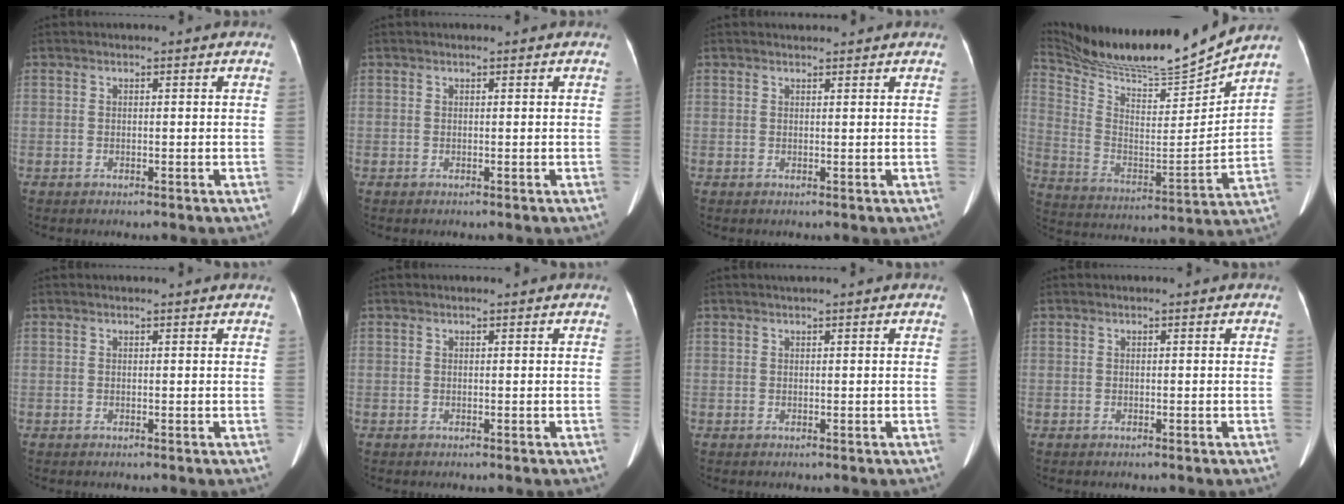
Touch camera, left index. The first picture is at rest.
{"total": 0.0}
{"total": 2.1, "force": [2.0, 0.4, 0.4], "torque": [-0.011, 0.017, 0.027]}
{"total": 18.5, "force": [17.5, -0.8, 6.0], "torque": [-0.128, -0.041, 0.296]}
{"total": 1.3, "force": [1.2, 0.0, 0.3], "torque": [-0.013, 0.002, 0.010]}
{"total": 0.0}
{"total": 1.1, "force": [0.8, -0.1, 0.7], "torque": [-0.009, 0.014, 0.017]}
{"total": 0.0}